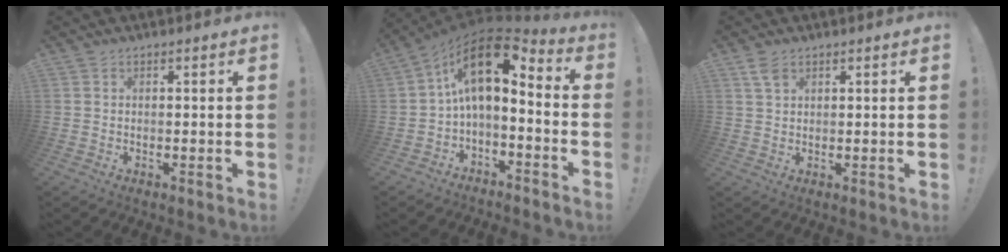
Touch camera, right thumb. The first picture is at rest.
{"total": 12.9, "force": [3.4, 6.0, 10.9], "torque": [-0.189, -0.017, 0.062]}
{"total": 3.8, "force": [2.2, 1.9, 2.4], "torque": [-0.048, -0.002, 0.042]}